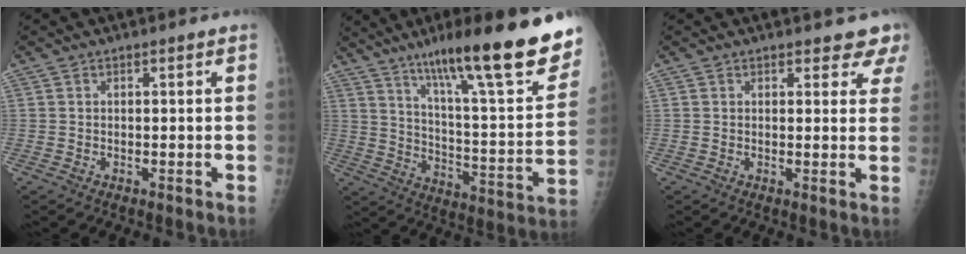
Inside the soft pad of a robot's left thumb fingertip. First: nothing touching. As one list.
[{"total": 27.7, "force": [18.2, 4.5, 20.3], "torque": [-0.279, -0.061, 0.276]}, {"total": 4.3, "force": [3.8, 1.8, 0.8], "torque": [0.026, -0.019, 0.025]}]